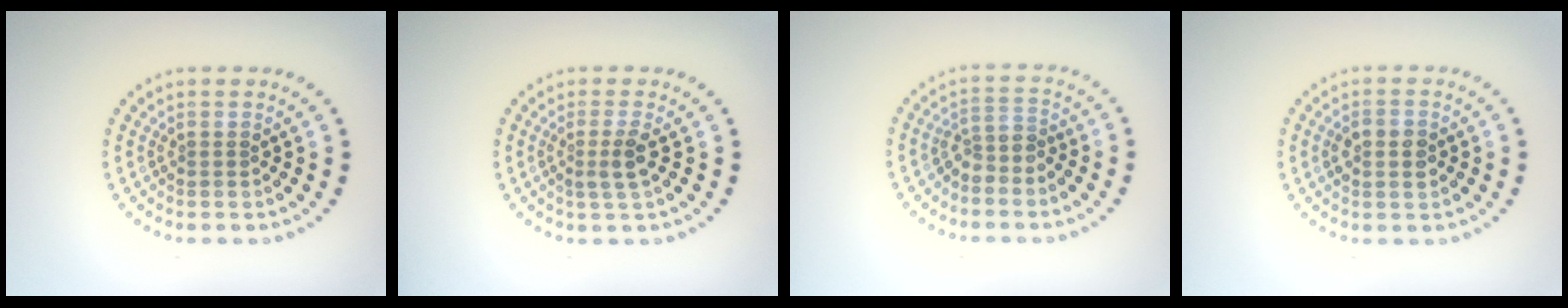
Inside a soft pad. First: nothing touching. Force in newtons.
{"total": 1.9, "press": 1.5, "slide": 1.1}
{"total": 2.3, "press": 1.7, "slide": 1.6}
{"total": 2.8, "press": 2.8, "slide": 0.2}